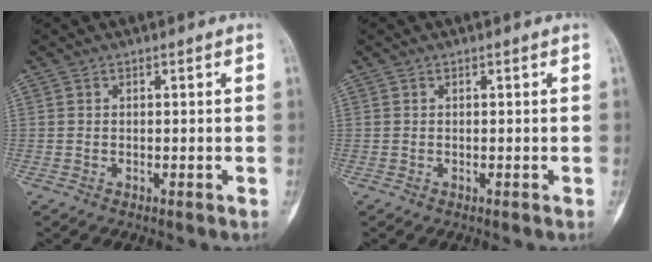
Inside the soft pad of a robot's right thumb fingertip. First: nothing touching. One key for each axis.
{"total": 0.0}